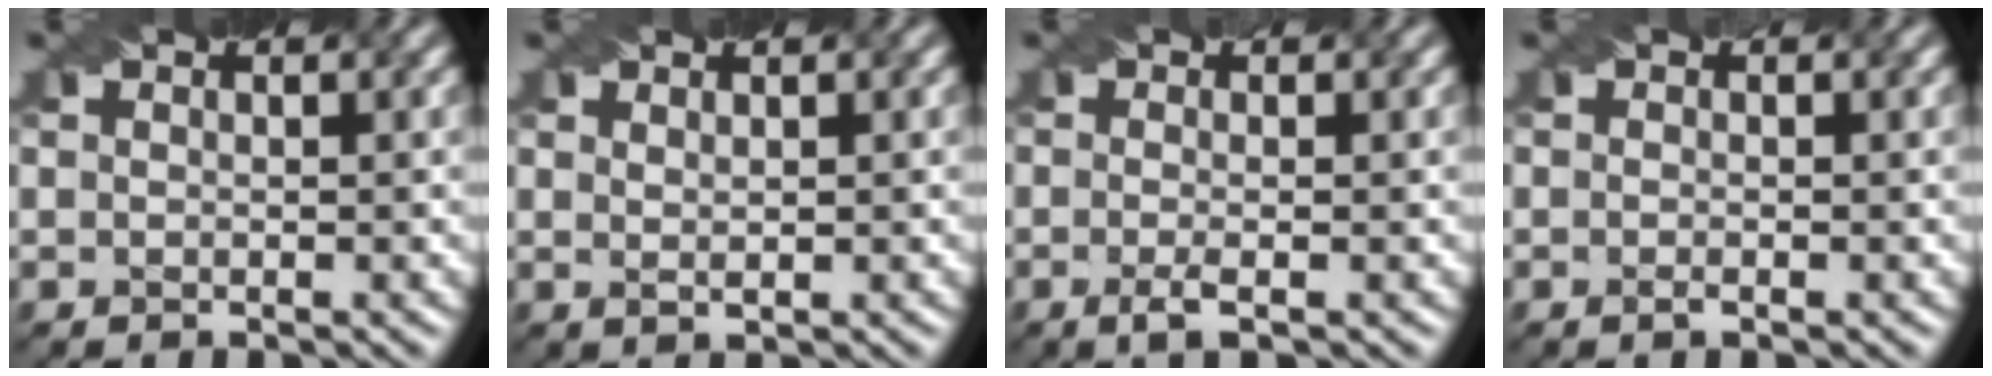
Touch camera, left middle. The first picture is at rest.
{"total": 1.2, "force": [0.8, 0.4, 0.8], "torque": [-0.011, -0.002, 0.015]}
{"total": 1.8, "force": [-0.8, 0.2, 1.7], "torque": [-0.037, -0.001, -0.018]}
{"total": 0.7, "force": [-0.4, 0.1, 0.6], "torque": [-0.010, 0.001, -0.010]}